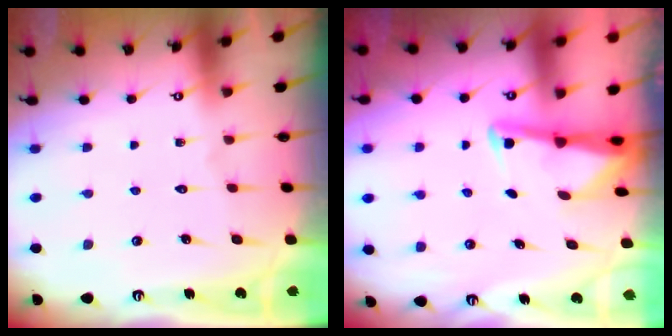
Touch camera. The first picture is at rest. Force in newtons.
{"total": 3.0, "press": 3.0, "slide": 0.3}